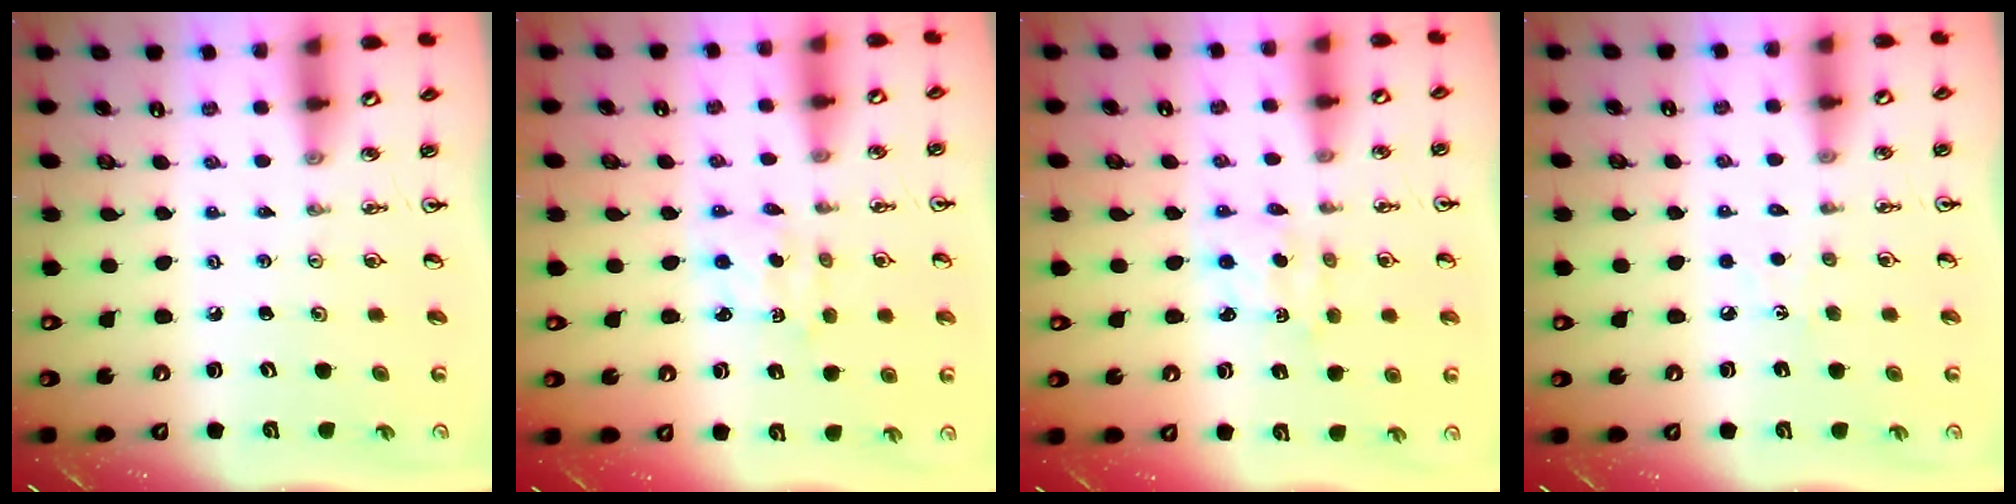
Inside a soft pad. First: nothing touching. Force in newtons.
{"total": 2.3, "press": 2.3, "slide": 0.5}
{"total": 2.3, "press": 2.3, "slide": 0.5}
{"total": 4.0, "press": 4.0, "slide": 0.5}